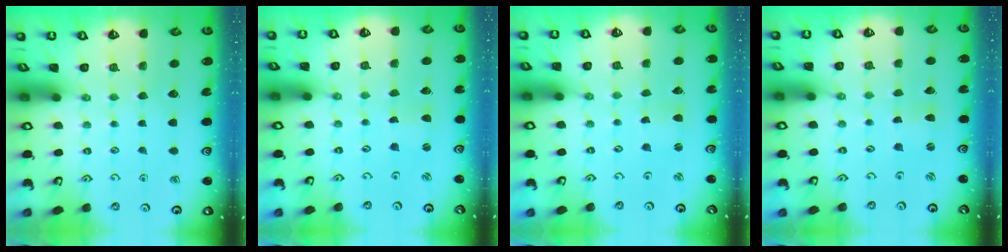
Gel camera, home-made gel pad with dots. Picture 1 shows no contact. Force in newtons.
{"total": 0.7, "press": 0.7, "slide": 0.2}
{"total": 2.4, "press": 2.4, "slide": 0.5}
{"total": 1.2, "press": 1.2, "slide": 0.4}